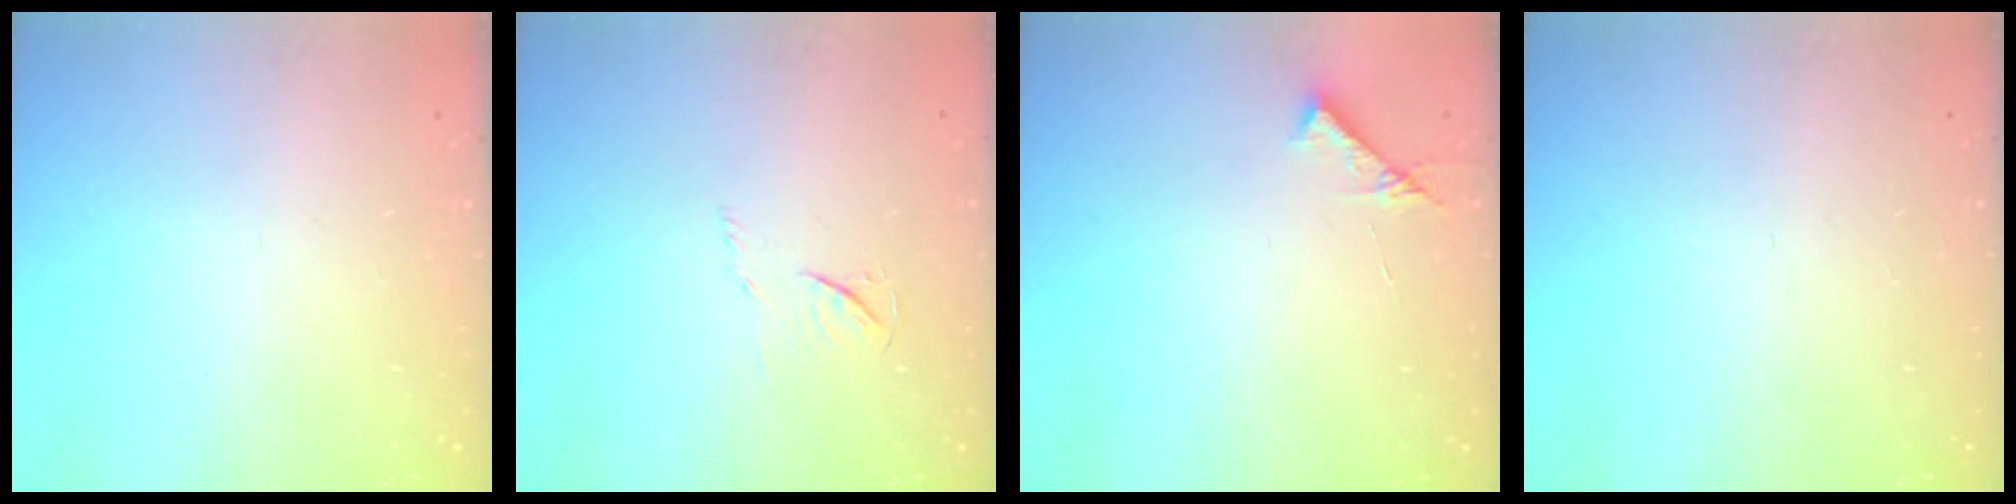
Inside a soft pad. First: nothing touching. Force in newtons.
{"total": 3.9, "press": 3.9, "slide": 0.4}
{"total": 6.9, "press": 6.9, "slide": 0.7}
{"total": 0.0}